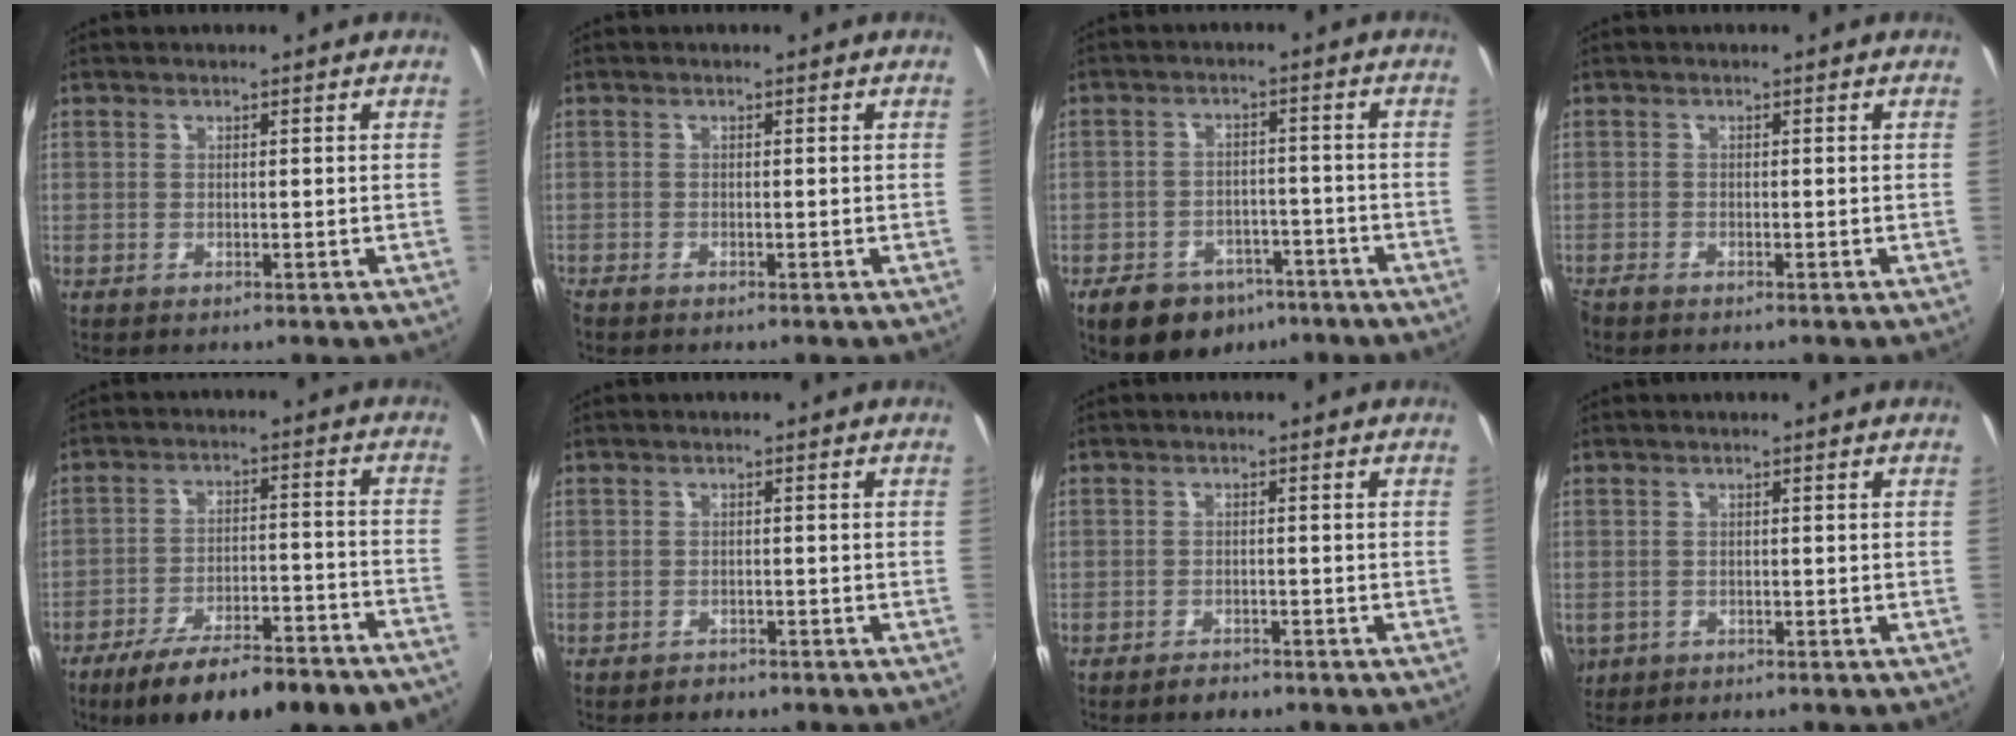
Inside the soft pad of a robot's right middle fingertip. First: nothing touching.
{"total": 0.8, "force": [-0.8, 0.2, 0.1], "torque": [-0.004, -0.004, -0.020]}
{"total": 12.8, "force": [-8.4, 7.9, 5.5], "torque": [-0.129, 0.008, -0.112]}
{"total": 1.4, "force": [-1.3, 0.4, 0.3], "torque": [-0.008, -0.007, -0.029]}
{"total": 20.7, "force": [-16.2, 4.4, 12.1], "torque": [-0.205, -0.041, -0.225]}
{"total": 1.6, "force": [-1.2, 1.1, 0.1], "torque": [-0.005, 0.001, -0.019]}
{"total": 2.3, "force": [-1.9, 1.2, 0.7], "torque": [-0.020, -0.003, -0.031]}
{"total": 4.2, "force": [-1.1, 3.6, 1.8], "torque": [-0.042, -0.007, -0.012]}